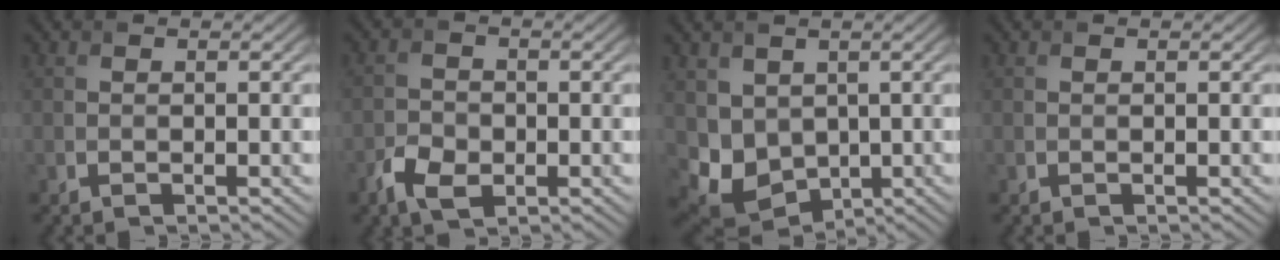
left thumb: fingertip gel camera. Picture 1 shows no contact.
{"total": 3.9, "force": [-1.9, 2.5, 2.2], "torque": [-0.049, -0.005, -0.043]}
{"total": 7.1, "force": [0.7, 5.9, 3.8], "torque": [-0.104, -0.032, 0.025]}
{"total": 0.0}